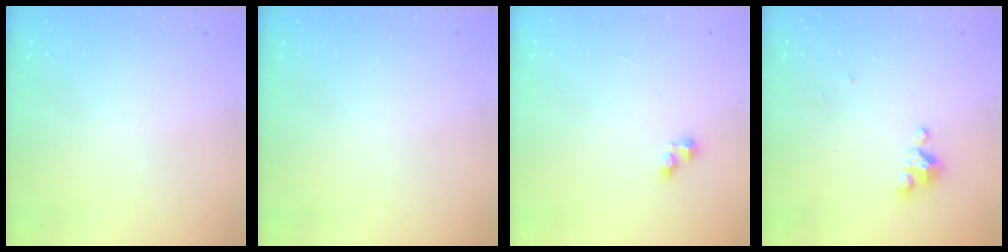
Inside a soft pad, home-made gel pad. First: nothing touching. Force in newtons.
{"total": 0.0}
{"total": 2.5, "press": 2.5, "slide": 0.3}
{"total": 2.9, "press": 2.9, "slide": 0.3}